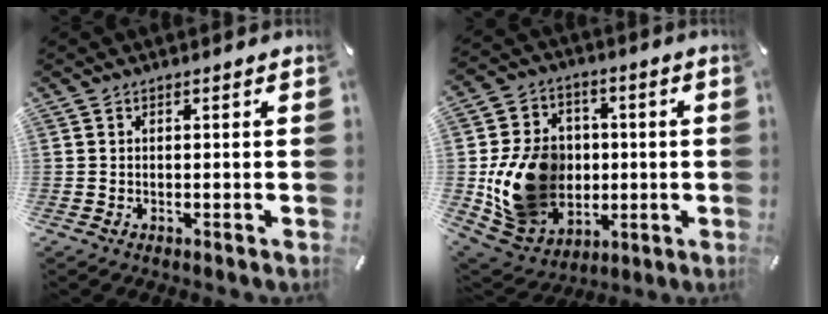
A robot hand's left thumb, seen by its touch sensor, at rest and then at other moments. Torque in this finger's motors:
{"motor_torque": [2.11, 2.89, 0.44, 0.10, 0.64]}